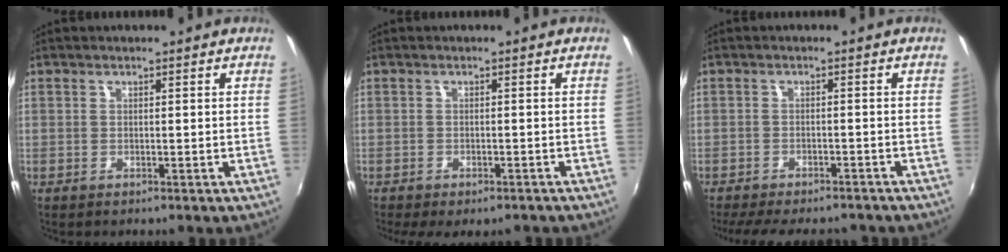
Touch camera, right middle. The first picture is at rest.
{"total": 5.5, "force": [-4.2, 2.0, 3.0], "torque": [-0.068, -0.026, -0.061]}
{"total": 11.6, "force": [-9.9, 3.5, 5.1], "torque": [-0.116, -0.018, -0.143]}